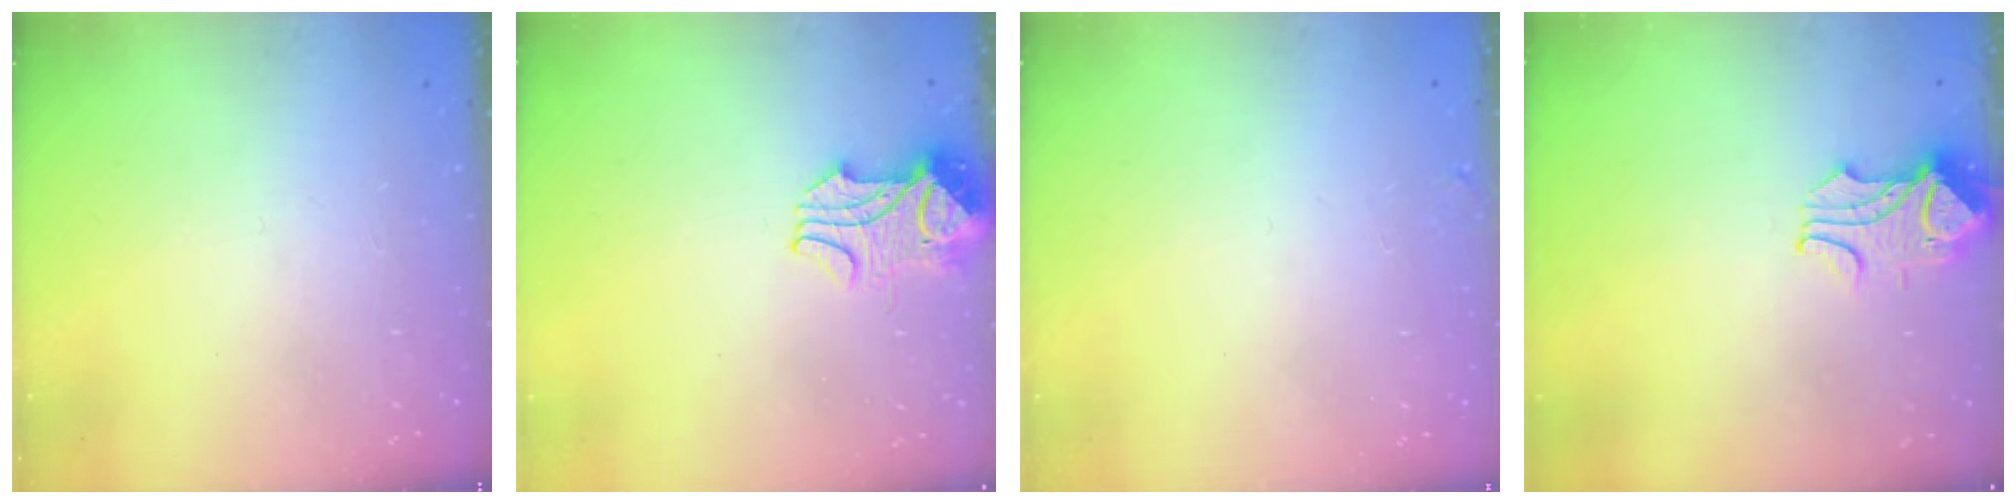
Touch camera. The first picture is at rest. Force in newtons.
{"total": 2.2, "press": 2.1, "slide": 0.5}
{"total": 3.9, "press": 3.9, "slide": 0.3}
{"total": 1.5, "press": 1.5, "slide": 0.5}